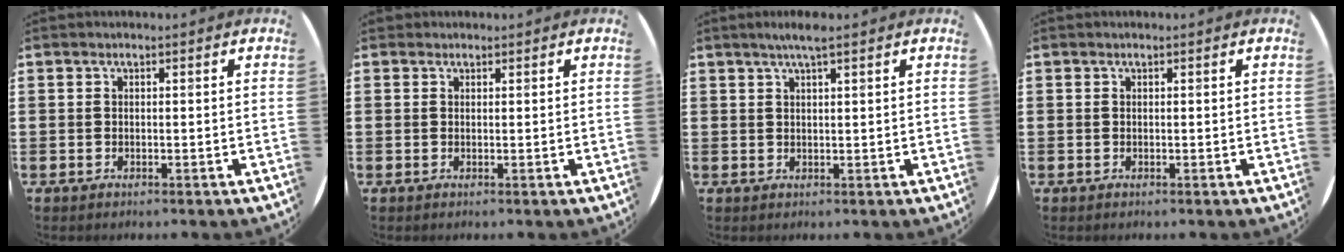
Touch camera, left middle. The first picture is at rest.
{"total": 0.5, "force": [0.4, 0.3, -0.1], "torque": [0.011, 0.000, 0.006]}
{"total": 2.6, "force": [1.9, 0.0, 1.8], "torque": [-0.036, 0.004, 0.033]}
{"total": 0.0}